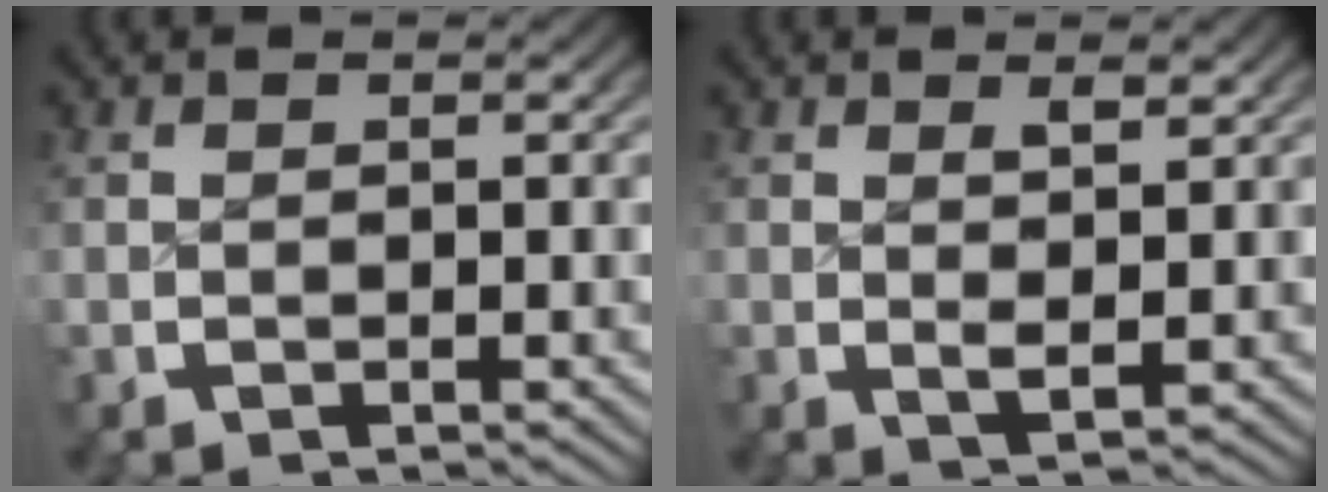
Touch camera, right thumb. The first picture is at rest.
{"total": 1.8, "force": [0.8, 0.6, 1.5], "torque": [-0.025, -0.006, 0.020]}